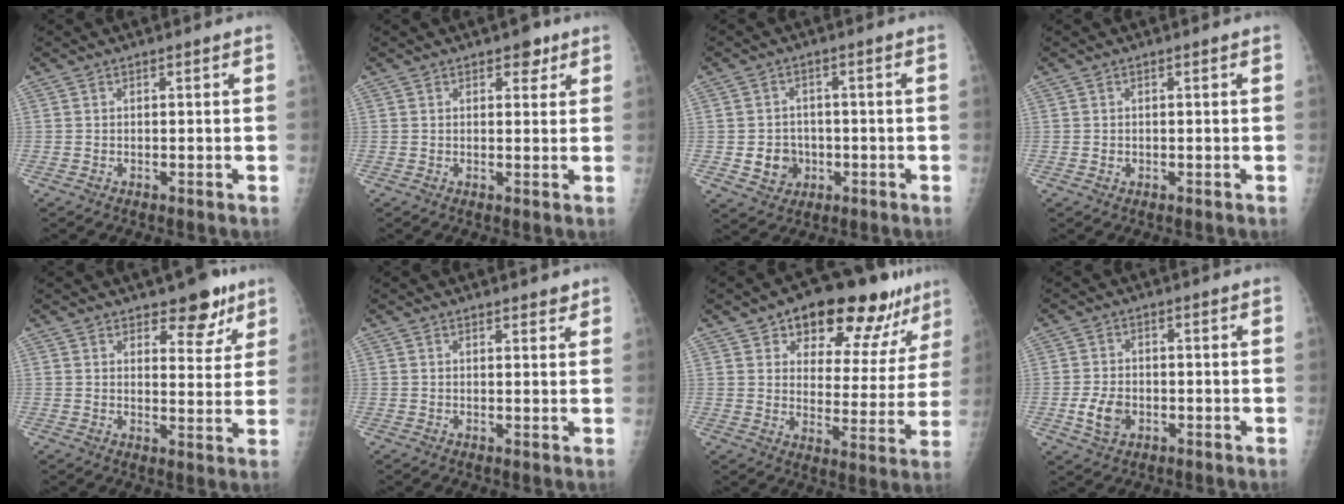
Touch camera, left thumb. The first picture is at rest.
{"total": 2.9, "force": [1.8, 1.7, 1.6], "torque": [-0.002, -0.006, 0.021]}
{"total": 5.8, "force": [-1.2, 5.2, 2.3], "torque": [-0.012, 0.008, -0.014]}
{"total": 0.8, "force": [-0.1, 0.6, 0.4], "torque": [-0.004, 0.001, 0.000]}
{"total": 7.8, "force": [5.3, 3.7, 4.4], "torque": [-0.023, -0.030, 0.072]}
{"total": 2.2, "force": [1.8, 0.8, 0.9], "torque": [-0.001, -0.007, 0.022]}
{"total": 18.6, "force": [12.6, 8.8, 10.5], "torque": [-0.089, -0.047, 0.170]}
{"total": 5.0, "force": [-1.4, 3.5, 3.3], "torque": [-0.057, 0.003, -0.023]}